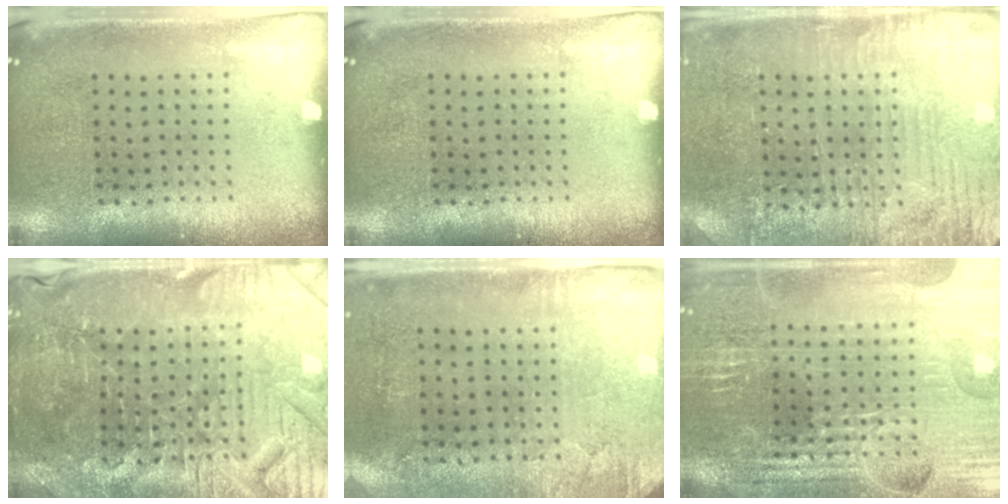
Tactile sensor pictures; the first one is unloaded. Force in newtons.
{"total": 0.0}
{"total": 3.4, "press": 3.4, "slide": 0.5}
{"total": 4.0, "press": 4.0, "slide": 0.7}
{"total": 2.9, "press": 2.4, "slide": 1.7}
{"total": 3.7, "press": 3.6, "slide": 0.7}